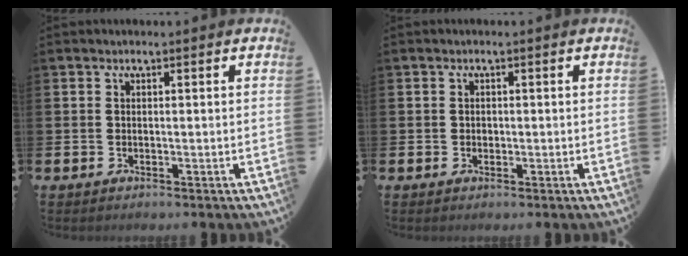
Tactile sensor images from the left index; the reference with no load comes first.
{"total": 0.7, "force": [0.0, 0.6, 0.2], "torque": [0.003, 0.003, -0.002]}